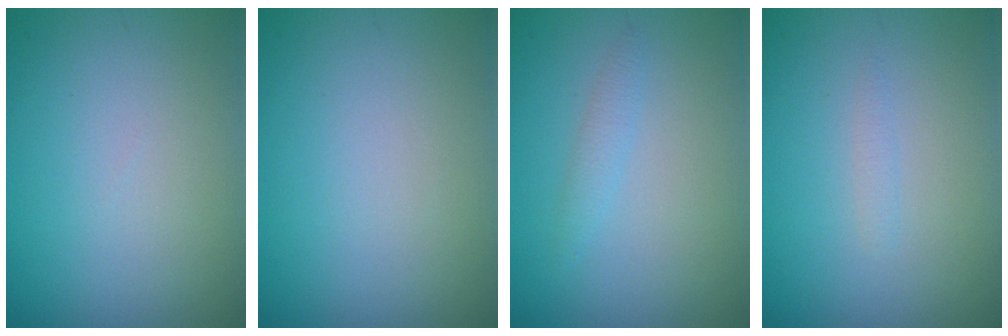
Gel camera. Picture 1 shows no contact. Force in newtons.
{"total": 0.0}
{"total": 1.1, "press": 1.1, "slide": 0.0}
{"total": 0.6, "press": 0.6, "slide": 0.1}